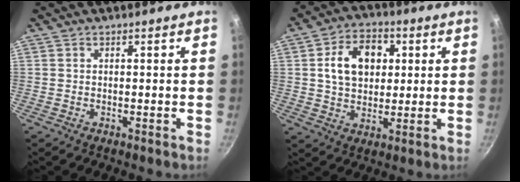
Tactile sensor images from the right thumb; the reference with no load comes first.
{"total": 11.8, "force": [2.5, 8.6, 7.7], "torque": [-0.099, 0.007, 0.036]}